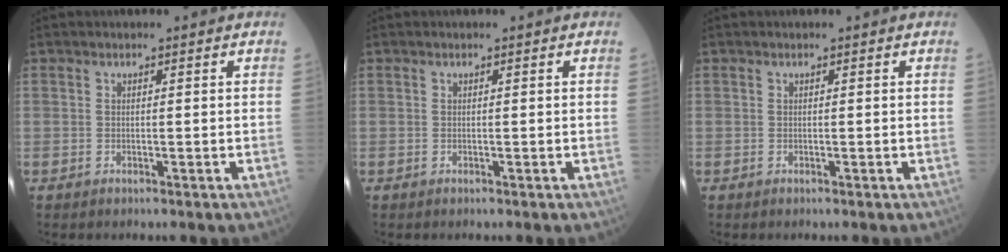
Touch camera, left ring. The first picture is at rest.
{"total": 0.0}
{"total": 0.0}